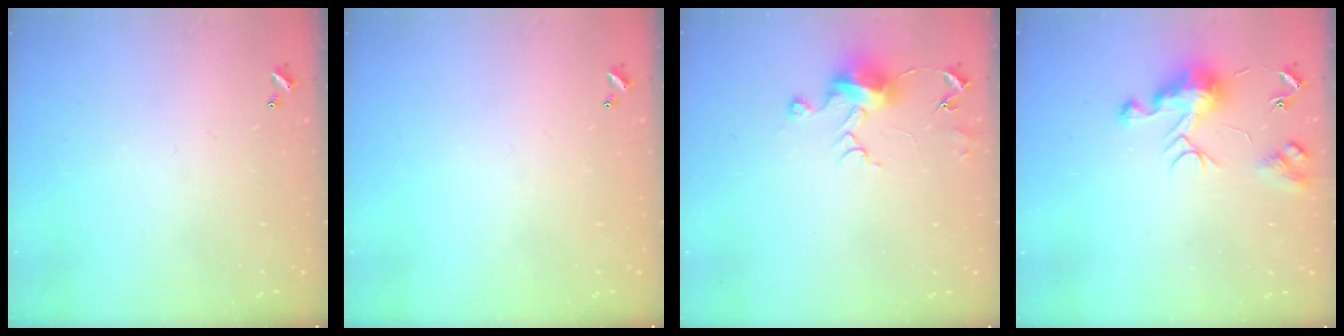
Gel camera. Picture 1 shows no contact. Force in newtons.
{"total": 0.0}
{"total": 7.7, "press": 7.7, "slide": 0.4}
{"total": 9.6, "press": 9.5, "slide": 0.9}